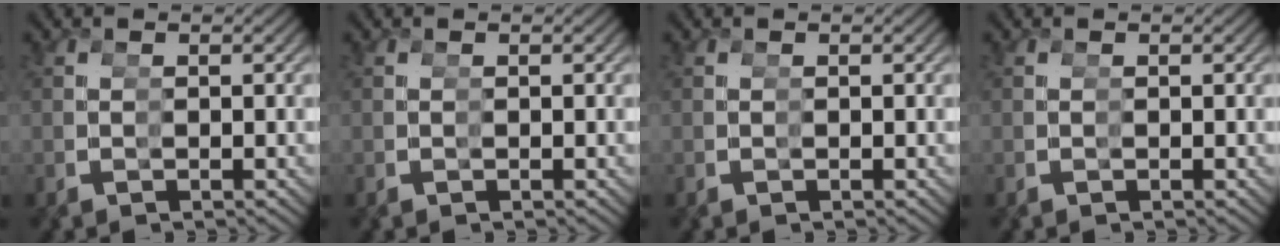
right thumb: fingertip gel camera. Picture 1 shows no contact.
{"total": 0.0}
{"total": 0.0}
{"total": 0.0}